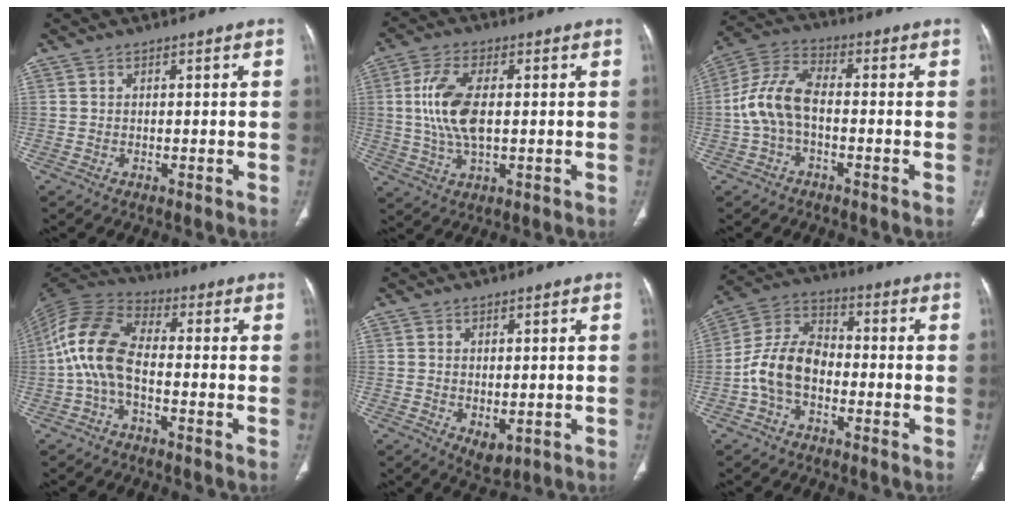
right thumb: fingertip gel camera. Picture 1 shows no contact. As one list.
[{"total": 10.6, "force": [0.9, 5.1, 9.3], "torque": [-0.199, 0.002, 0.020]}, {"total": 9.5, "force": [-1.4, 5.2, 7.8], "torque": [-0.161, 0.033, -0.037]}, {"total": 11.8, "force": [-1.9, 5.9, 10.0], "torque": [-0.212, 0.032, -0.050]}, {"total": 3.6, "force": [-0.6, 2.2, 2.7], "torque": [-0.038, -0.008, 0.005]}, {"total": 10.5, "force": [-3.0, 6.9, 7.4], "torque": [-0.136, 0.039, -0.066]}]